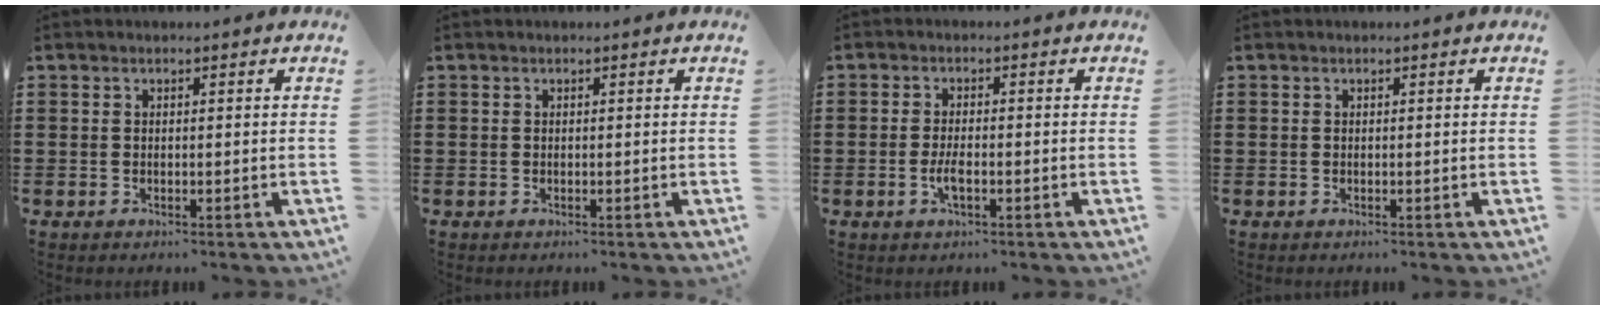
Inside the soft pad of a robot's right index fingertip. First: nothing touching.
{"total": 0.0}
{"total": 2.8, "force": [-0.9, 0.8, 2.5], "torque": [-0.052, -0.002, -0.018]}
{"total": 0.0}